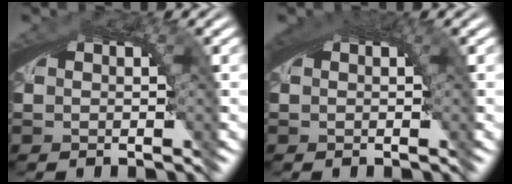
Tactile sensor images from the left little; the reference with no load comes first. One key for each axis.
{"total": 1.5, "fx": 0.7, "fy": 0.1, "fz": 1.3, "tx": -0.018, "ty": 0.005, "tz": 0.012}